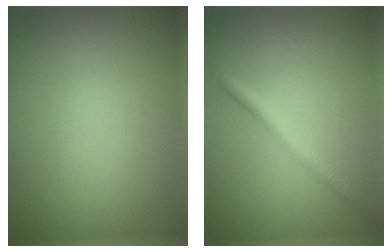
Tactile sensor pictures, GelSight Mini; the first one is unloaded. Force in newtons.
{"total": 2.2, "press": 2.2, "slide": 0.1}